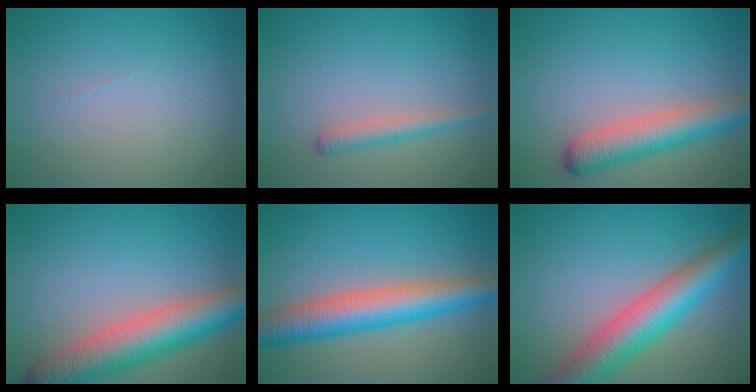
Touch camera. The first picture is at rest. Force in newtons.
{"total": 1.7, "press": 1.7, "slide": 0.1}
{"total": 5.0, "press": 5.0, "slide": 0.2}
{"total": 8.5, "press": 8.5, "slide": 0.4}
{"total": 7.6, "press": 7.6, "slide": 0.2}
{"total": 8.0, "press": 8.0, "slide": 0.3}